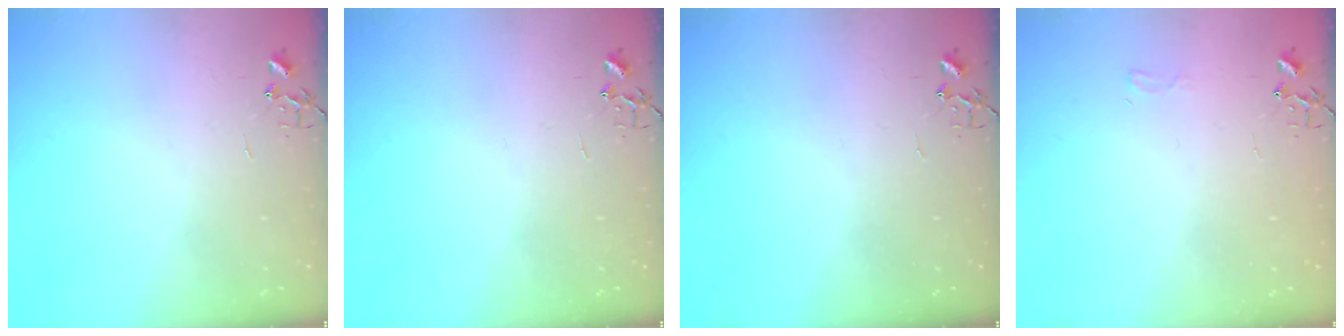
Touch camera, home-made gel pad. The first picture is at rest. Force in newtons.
{"total": 0.0}
{"total": 0.0}
{"total": 6.0, "press": 6.0, "slide": 0.4}